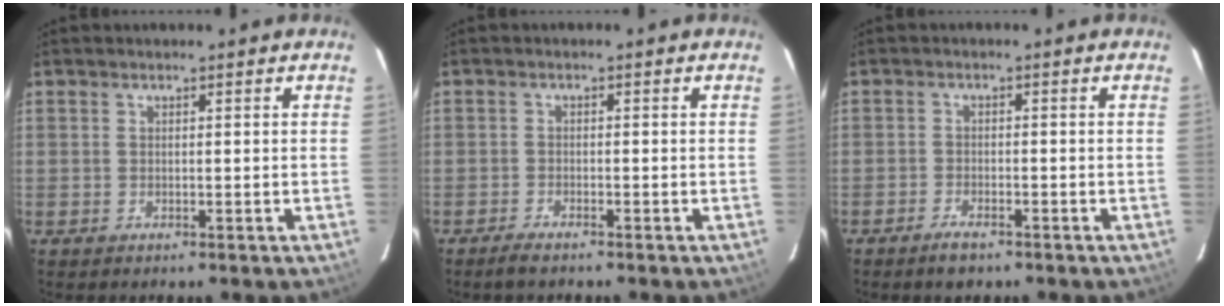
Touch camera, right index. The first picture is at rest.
{"total": 2.2, "force": [-2.0, 0.4, 1.0], "torque": [-0.032, -0.004, -0.038]}
{"total": 3.2, "force": [-2.5, 1.2, 1.6], "torque": [-0.045, -0.003, -0.047]}